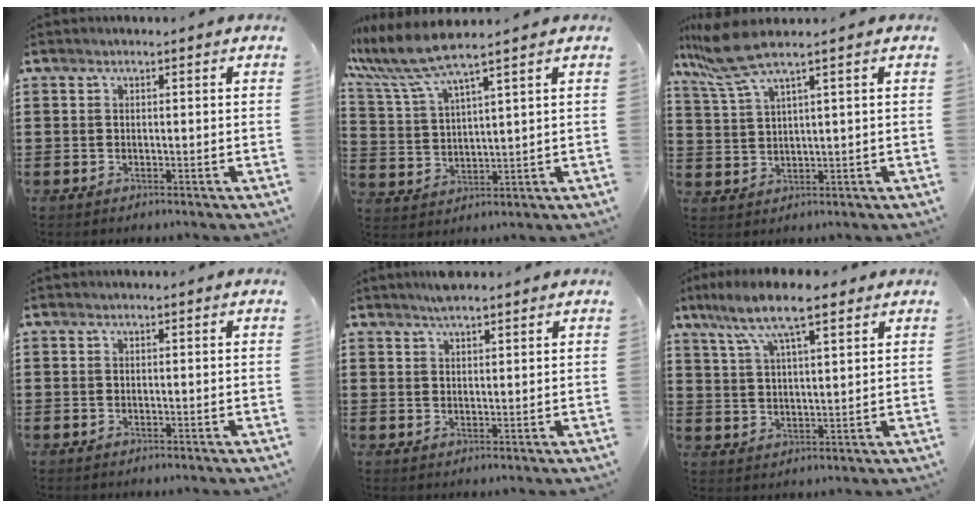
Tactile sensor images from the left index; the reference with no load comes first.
{"total": 7.3, "force": [6.0, 0.3, 4.2], "torque": [-0.113, -0.026, 0.102]}
{"total": 6.1, "force": [4.1, 0.5, 4.5], "torque": [-0.118, -0.010, 0.069]}
{"total": 0.0}
{"total": 2.5, "force": [2.2, 0.4, 1.0], "torque": [-0.023, 0.002, 0.042]}
{"total": 8.9, "force": [6.2, 2.1, 6.0], "torque": [-0.135, -0.004, 0.108]}